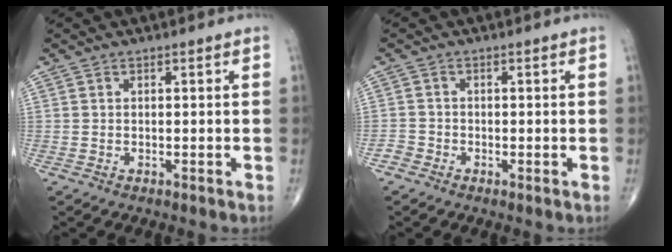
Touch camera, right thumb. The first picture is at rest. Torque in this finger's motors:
{"motor_torque": [0.20, 0.00, -0.09, -0.23, 0.00]}